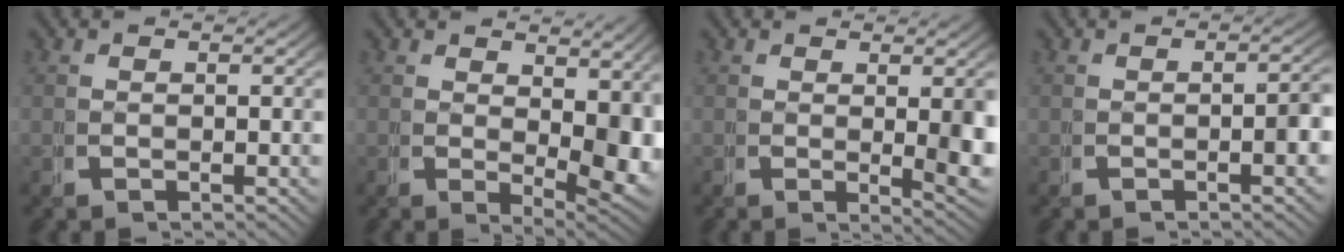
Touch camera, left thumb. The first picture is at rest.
{"total": 5.7, "force": [1.0, 2.7, 4.9], "torque": [-0.064, -0.033, 0.035]}
{"total": 4.4, "force": [0.2, 1.2, 4.2], "torque": [-0.062, -0.018, 0.011]}
{"total": 2.4, "force": [-0.5, 0.4, 2.3], "torque": [-0.030, 0.003, -0.009]}